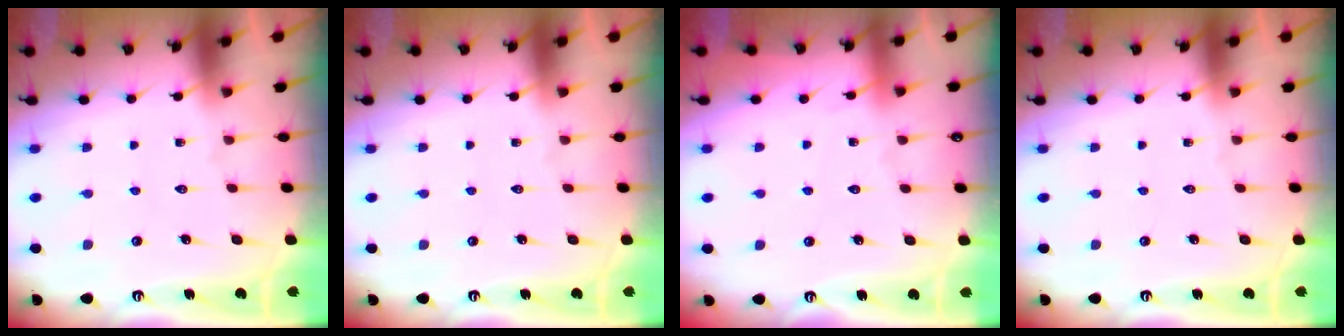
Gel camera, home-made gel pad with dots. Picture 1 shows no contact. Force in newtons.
{"total": 0.0}
{"total": 2.6, "press": 2.6, "slide": 0.5}
{"total": 0.0}